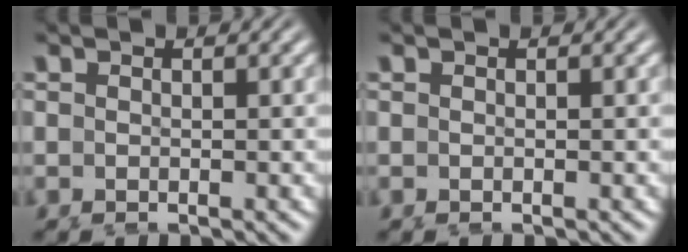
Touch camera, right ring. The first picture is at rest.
{"total": 0.0}